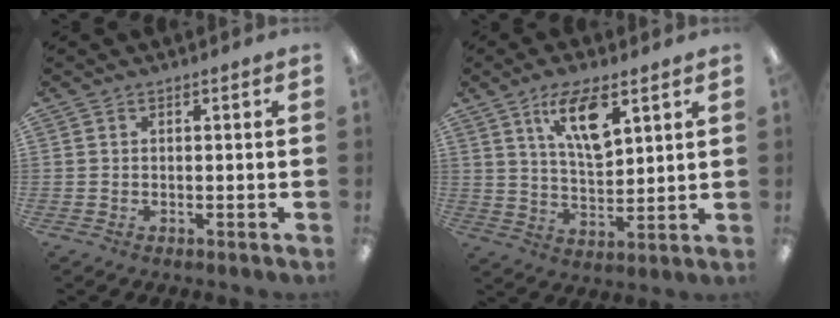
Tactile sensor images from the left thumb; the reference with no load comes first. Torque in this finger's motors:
{"motor_torque": [0.21, -0.33, 0.26, -0.12, 0.15]}